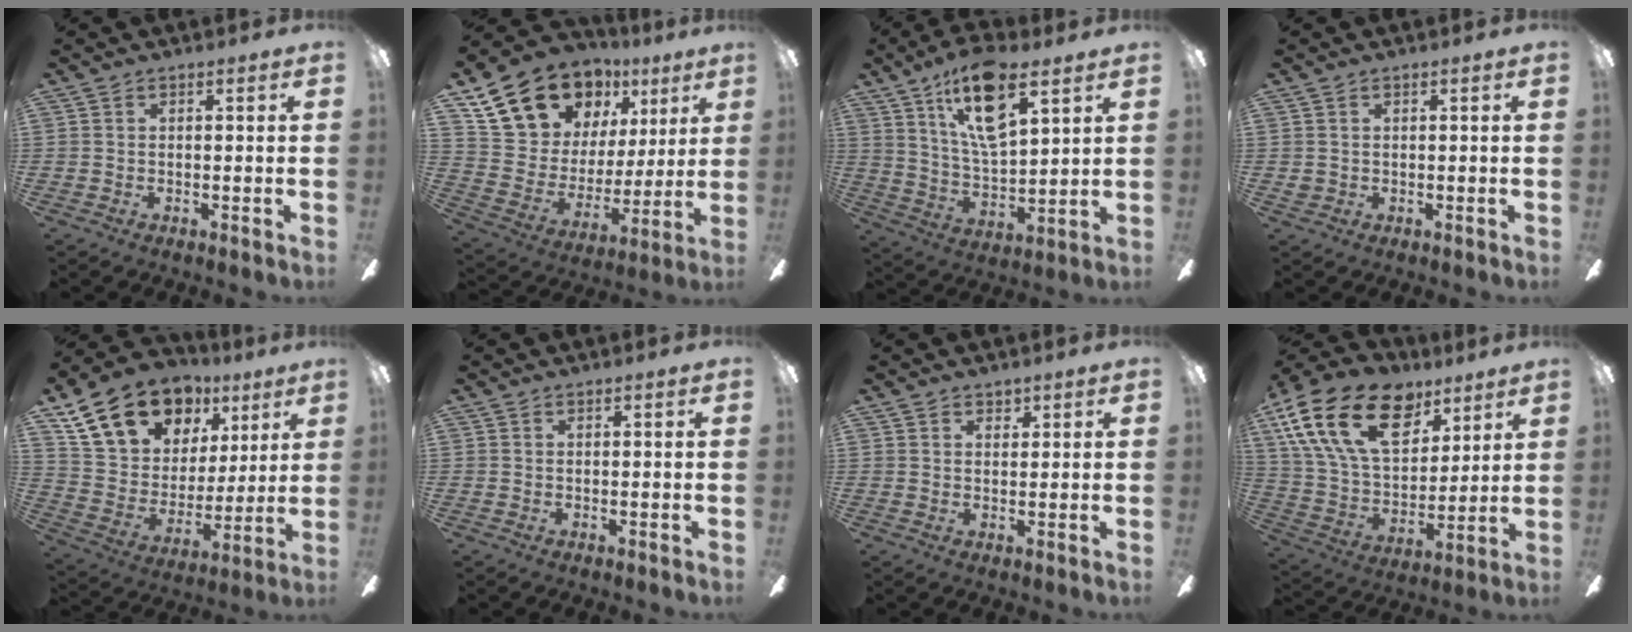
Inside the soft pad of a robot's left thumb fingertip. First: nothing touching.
{"total": 19.6, "force": [13.2, 12.4, 7.4], "torque": [-0.147, -0.069, 0.257]}
{"total": 16.3, "force": [9.7, 6.2, 11.5], "torque": [-0.211, -0.035, 0.165]}
{"total": 1.4, "force": [0.2, 1.3, 0.3], "torque": [-0.007, 0.004, 0.002]}
{"total": 20.2, "force": [12.9, 13.0, 8.5], "torque": [-0.160, -0.065, 0.249]}
{"total": 0.0}
{"total": 1.8, "force": [1.3, 1.2, 0.2], "torque": [0.003, -0.002, 0.023]}
{"total": 24.2, "force": [12.2, 14.5, 15.1], "torque": [-0.284, -0.054, 0.219]}